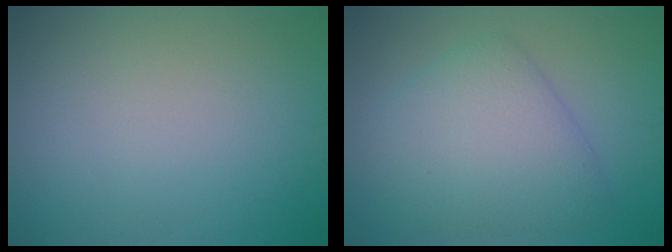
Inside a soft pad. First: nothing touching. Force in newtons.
{"total": 5.7, "press": 5.7, "slide": 0.2}